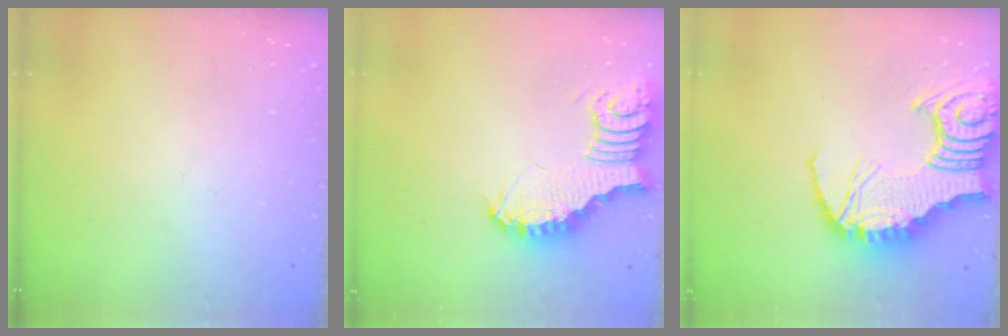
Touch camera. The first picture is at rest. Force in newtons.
{"total": 3.5, "press": 3.4, "slide": 0.6}
{"total": 18.2, "press": 18.1, "slide": 2.2}